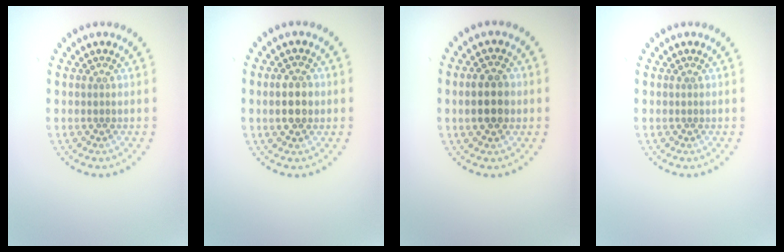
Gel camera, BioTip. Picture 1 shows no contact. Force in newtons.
{"total": 2.9, "press": 2.9, "slide": 0.2}
{"total": 3.6, "press": 3.6, "slide": 0.2}
{"total": 0.0}